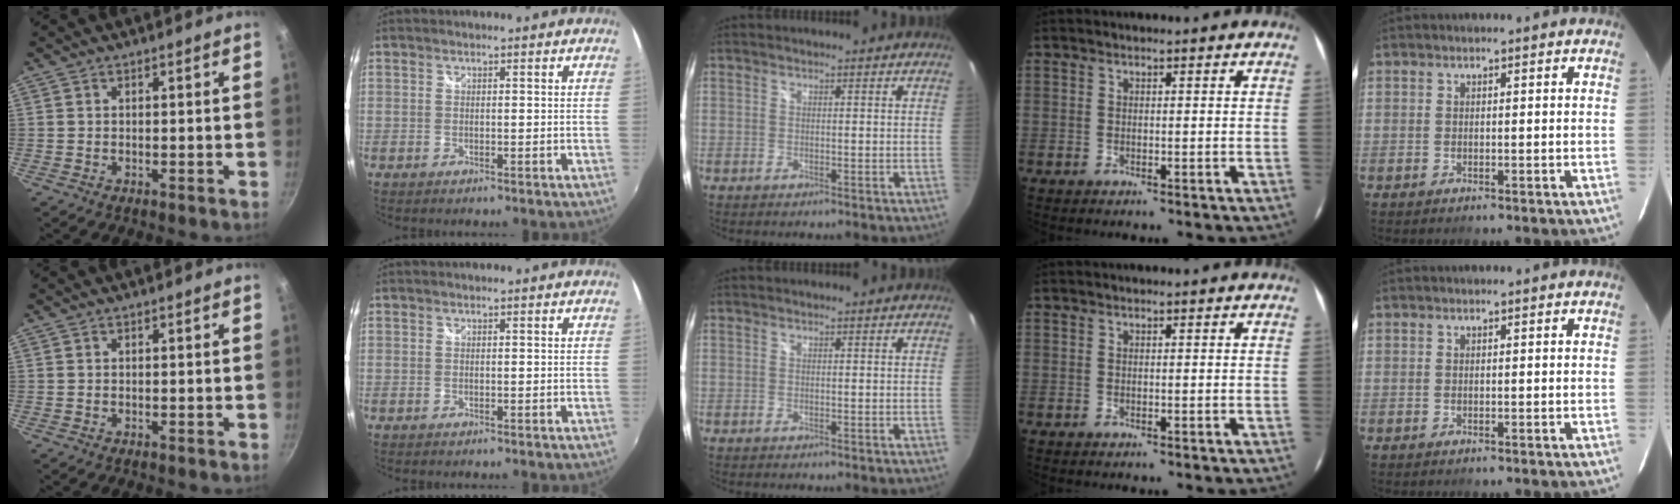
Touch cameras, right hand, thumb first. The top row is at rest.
{}